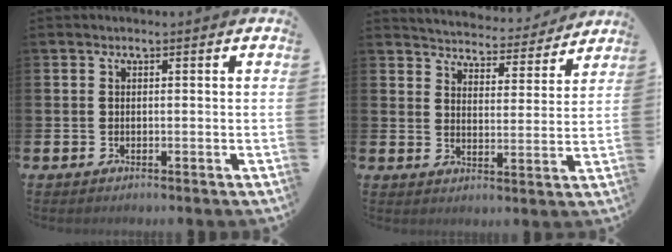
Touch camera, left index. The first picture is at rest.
{"total": 4.7, "force": [4.6, 0.7, -0.2], "torque": [-0.011, -0.044, 0.076]}